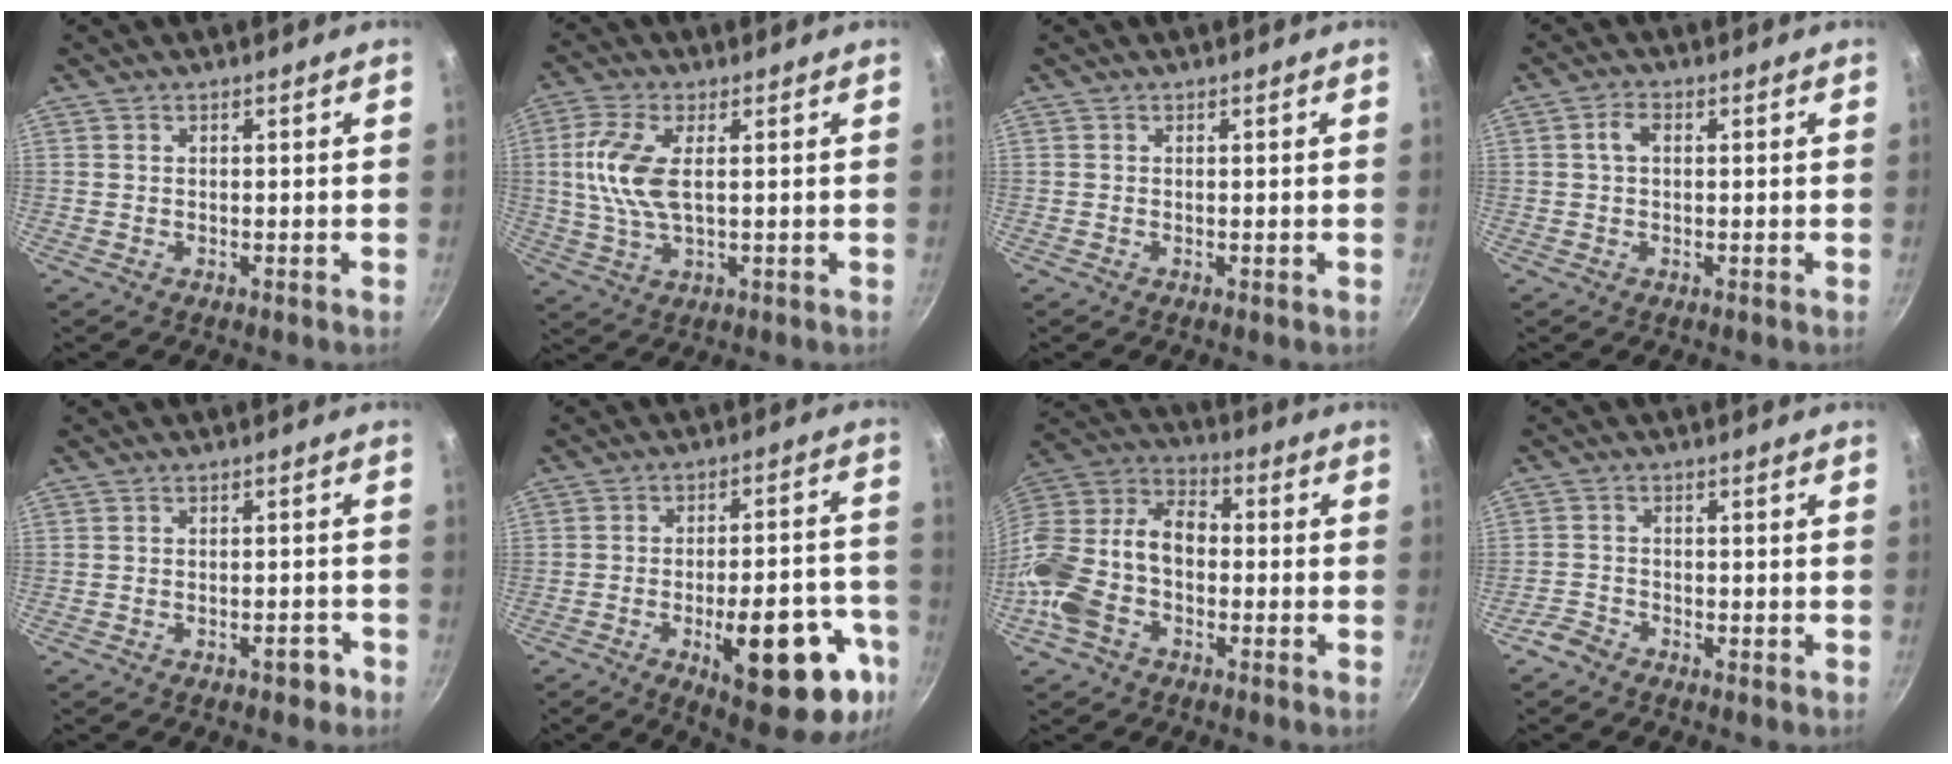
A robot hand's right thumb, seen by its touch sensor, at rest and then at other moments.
{"total": 9.4, "force": [1.3, 4.1, 8.4], "torque": [-0.181, 0.004, 0.022]}
{"total": 0.0}
{"total": 2.7, "force": [0.4, 1.8, 2.0], "torque": [-0.035, 0.009, 0.005]}
{"total": 2.8, "force": [-1.8, 1.4, 1.6], "torque": [-0.008, 0.027, -0.014]}
{"total": 22.0, "force": [-9.2, 8.5, 18.2], "torque": [-0.188, 0.031, -0.115]}
{"total": 18.3, "force": [-4.1, 12.4, 12.8], "torque": [-0.235, 0.054, -0.100]}
{"total": 2.9, "force": [-2.3, 1.4, 0.7], "torque": [-0.017, 0.020, -0.049]}